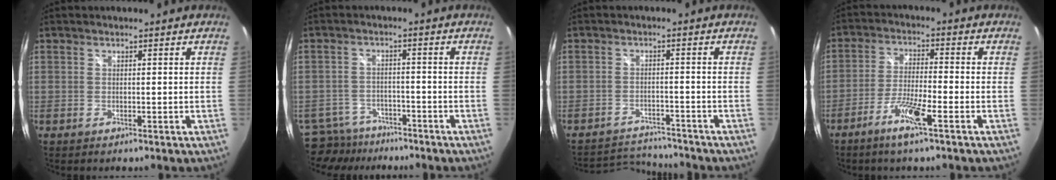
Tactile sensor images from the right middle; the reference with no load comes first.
{"total": 8.5, "force": [-7.3, 4.1, 1.4], "torque": [-0.054, 0.004, -0.114]}
{"total": 8.4, "force": [-8.3, 1.2, 1.0], "torque": [-0.039, 0.010, -0.128]}
{"total": 7.2, "force": [-4.4, 0.4, 5.7], "torque": [-0.122, -0.004, -0.084]}